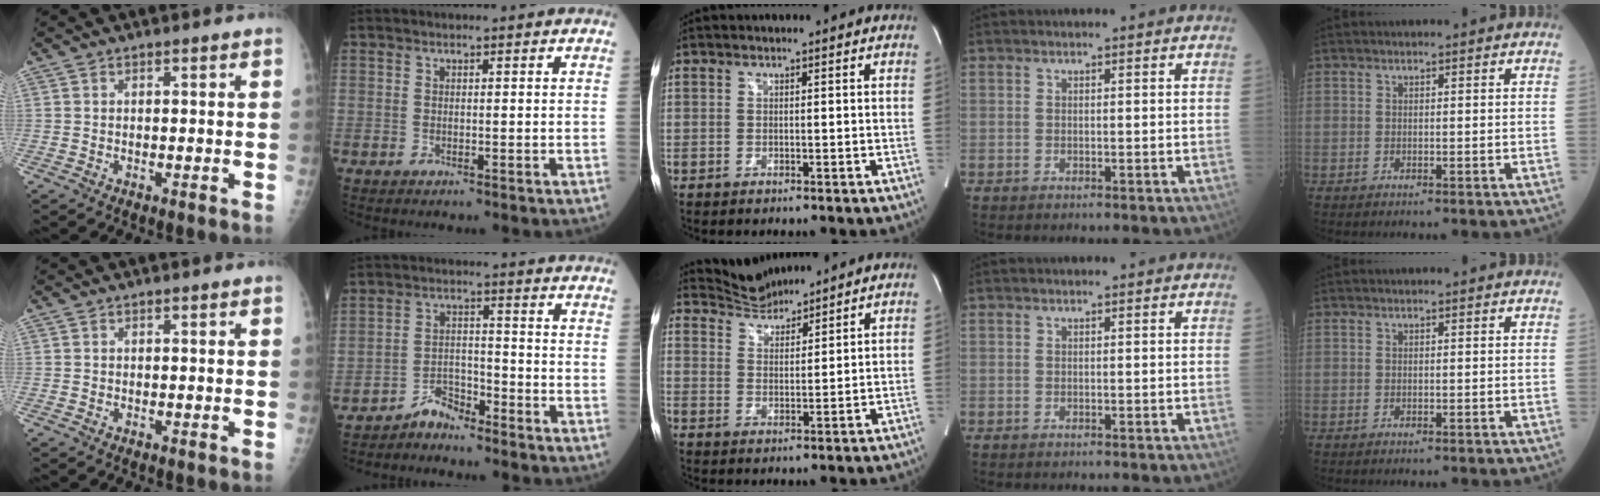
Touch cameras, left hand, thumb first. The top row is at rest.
{"index": {"total": 3.9, "force": [-3.7, 1.0, 0.5], "torque": [-0.007, -0.004, -0.070]}, "middle": {"total": 5.6, "force": [5.6, 0.5, 0.0], "torque": [-0.009, 0.013, 0.111]}}